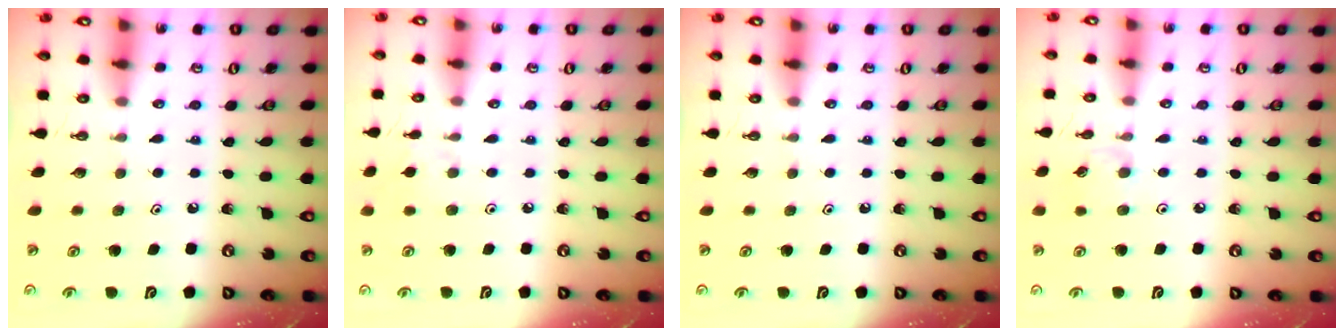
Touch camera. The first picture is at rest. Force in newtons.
{"total": 4.2, "press": 4.1, "slide": 0.6}
{"total": 0.0}
{"total": 6.5, "press": 6.4, "slide": 0.6}